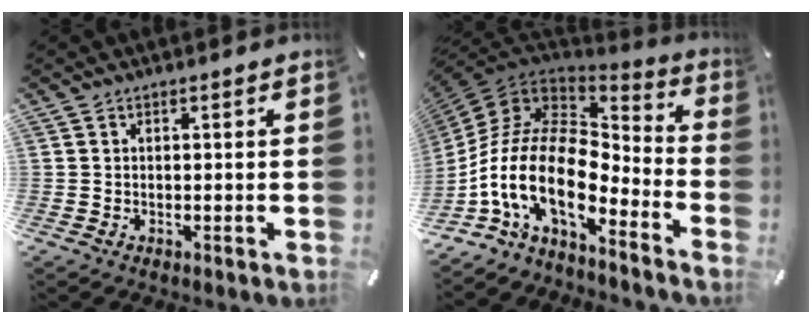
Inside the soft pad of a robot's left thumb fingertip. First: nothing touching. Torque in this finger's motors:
{"motor_torque": [-0.23, 3.09, 2.67, 0.10, 0.66]}